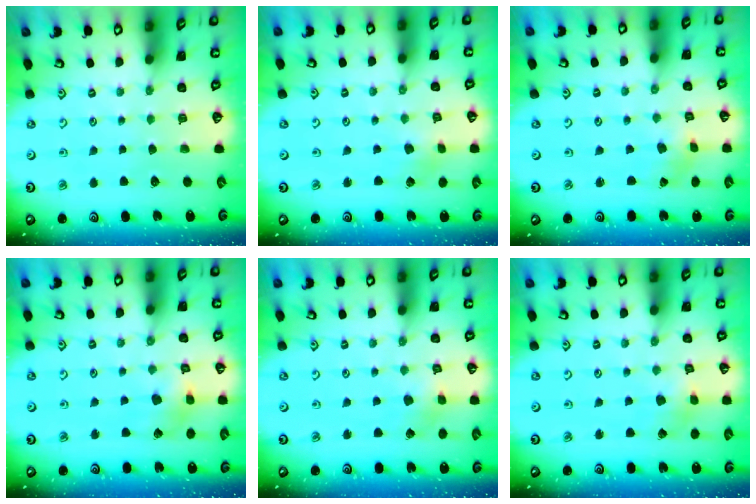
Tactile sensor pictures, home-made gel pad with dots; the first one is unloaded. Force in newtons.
{"total": 2.0, "press": 2.0, "slide": 0.3}
{"total": 1.5, "press": 1.5, "slide": 0.2}
{"total": 5.9, "press": 5.9, "slide": 0.8}
{"total": 3.0, "press": 3.0, "slide": 0.4}
{"total": 3.2, "press": 3.2, "slide": 0.3}